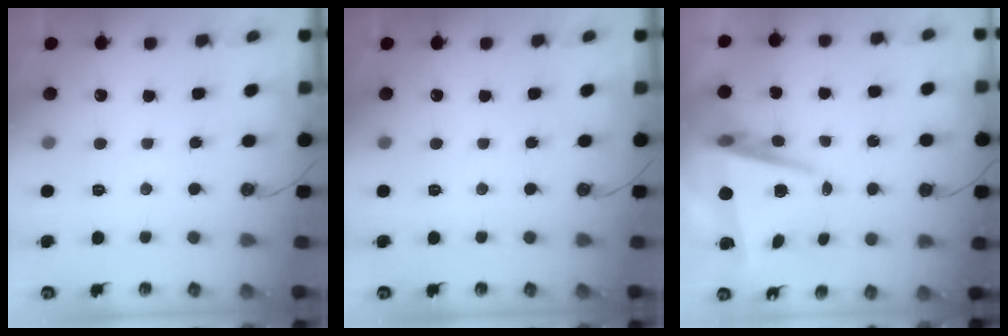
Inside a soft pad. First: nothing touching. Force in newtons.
{"total": 0.0}
{"total": 8.3, "press": 8.0, "slide": 2.2}